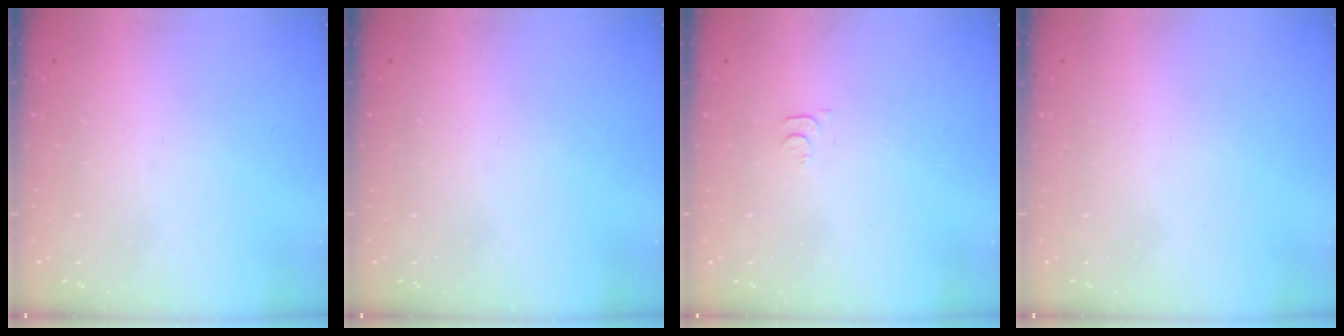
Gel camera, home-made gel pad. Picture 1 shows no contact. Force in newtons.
{"total": 0.0}
{"total": 3.6, "press": 3.6, "slide": 0.4}
{"total": 1.7, "press": 1.6, "slide": 0.1}